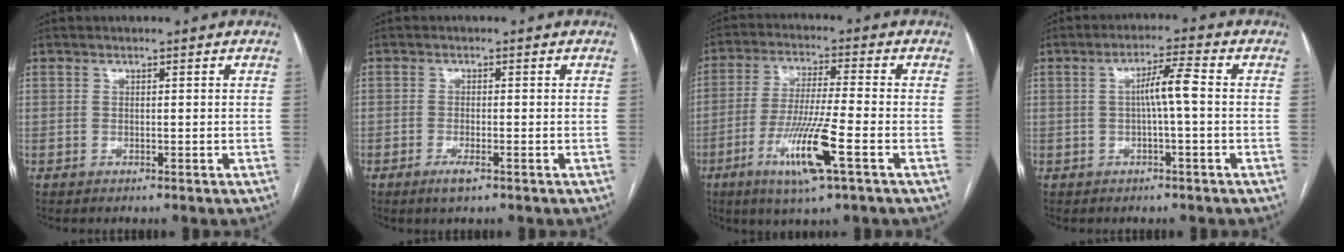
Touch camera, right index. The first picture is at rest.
{"total": 2.4, "force": [-1.4, 0.4, 1.9], "torque": [-0.036, -0.003, -0.024]}
{"total": 11.2, "force": [-4.7, 0.0, 10.2], "torque": [-0.201, -0.018, -0.088]}
{"total": 4.7, "force": [-0.1, 0.0, 4.7], "torque": [-0.081, 0.013, 0.000]}